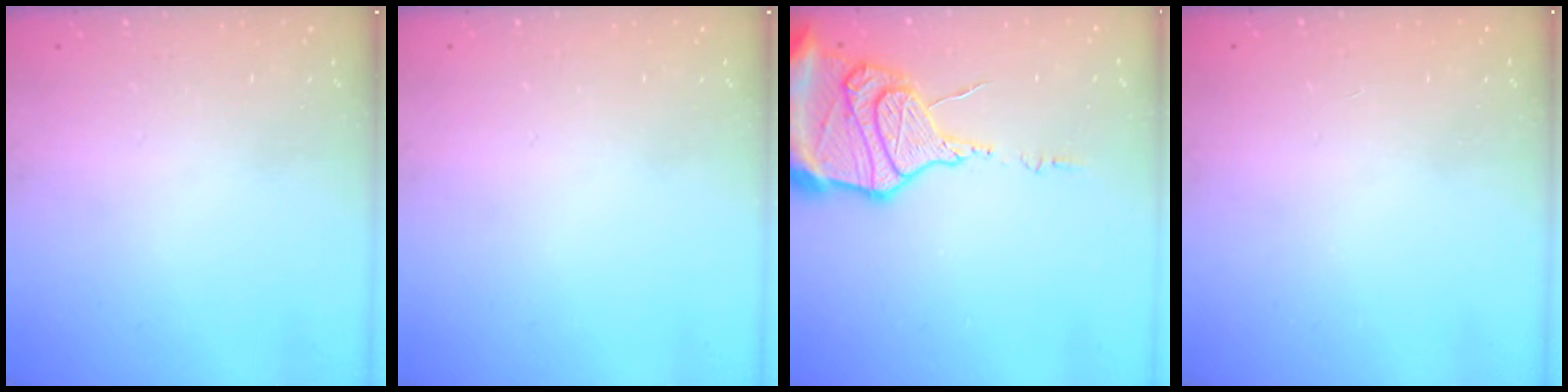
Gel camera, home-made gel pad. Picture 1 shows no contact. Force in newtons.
{"total": 0.0}
{"total": 18.9, "press": 18.8, "slide": 1.8}
{"total": 0.0}